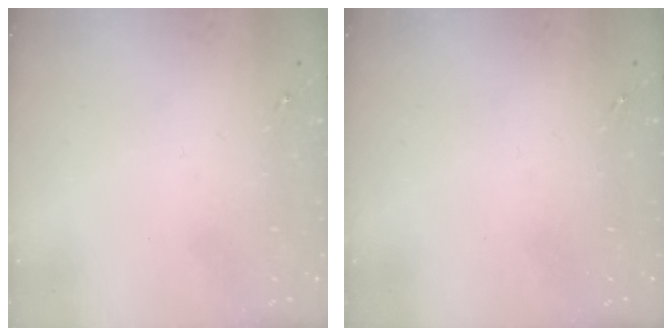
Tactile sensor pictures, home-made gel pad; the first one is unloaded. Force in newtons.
{"total": 0.0}